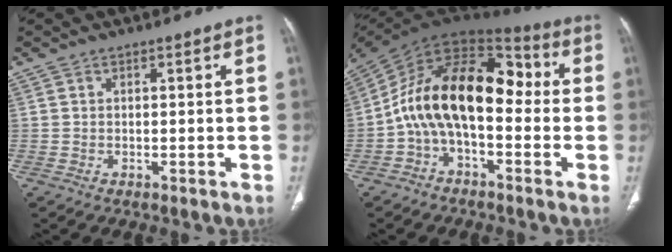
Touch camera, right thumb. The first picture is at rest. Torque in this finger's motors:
{"motor_torque": [-0.06, 1.06, 2.09, -0.68, 0.43]}